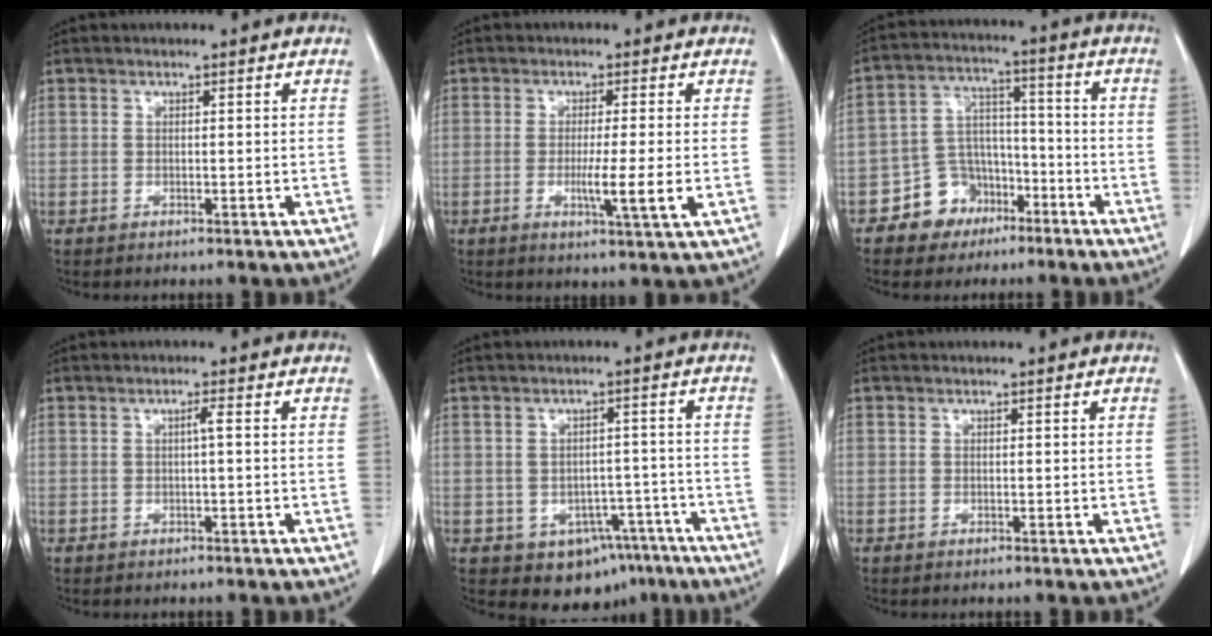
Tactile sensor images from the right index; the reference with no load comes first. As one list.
[{"total": 5.8, "force": [-1.1, -0.6, 5.7], "torque": [-0.095, -0.016, -0.020]}, {"total": 8.5, "force": [-5.0, 6.6, 1.9], "torque": [-0.034, 0.023, -0.078]}, {"total": 1.0, "force": [0.0, -0.2, 1.0], "torque": [-0.017, 0.002, -0.001]}, {"total": 8.3, "force": [-4.7, 5.8, 3.6], "torque": [-0.029, 0.019, -0.055]}, {"total": 0.0}]